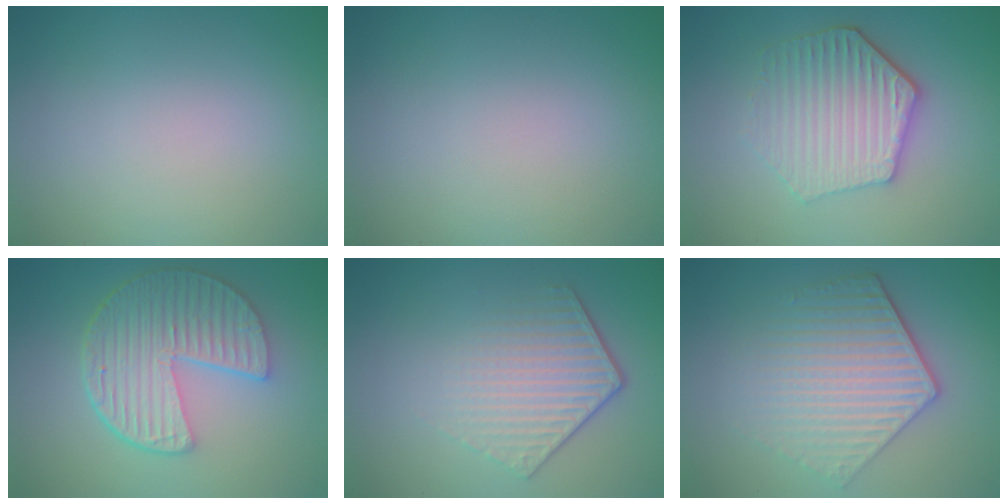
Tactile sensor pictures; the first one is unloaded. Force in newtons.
{"total": 0.0}
{"total": 5.0, "press": 4.3, "slide": 2.6}
{"total": 6.3, "press": 4.7, "slide": 4.1}
{"total": 4.3, "press": 3.0, "slide": 3.1}
{"total": 5.3, "press": 4.1, "slide": 3.3}